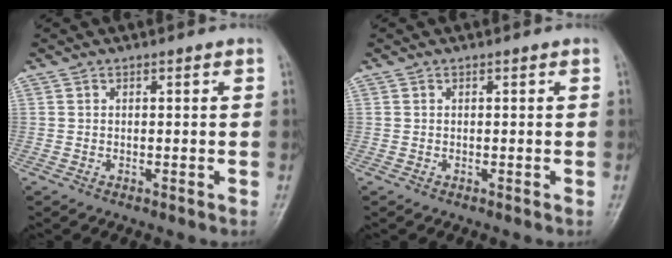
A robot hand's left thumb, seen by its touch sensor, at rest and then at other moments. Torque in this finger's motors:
{"motor_torque": [0.00, 0.00, 0.00, 0.00, 0.00]}